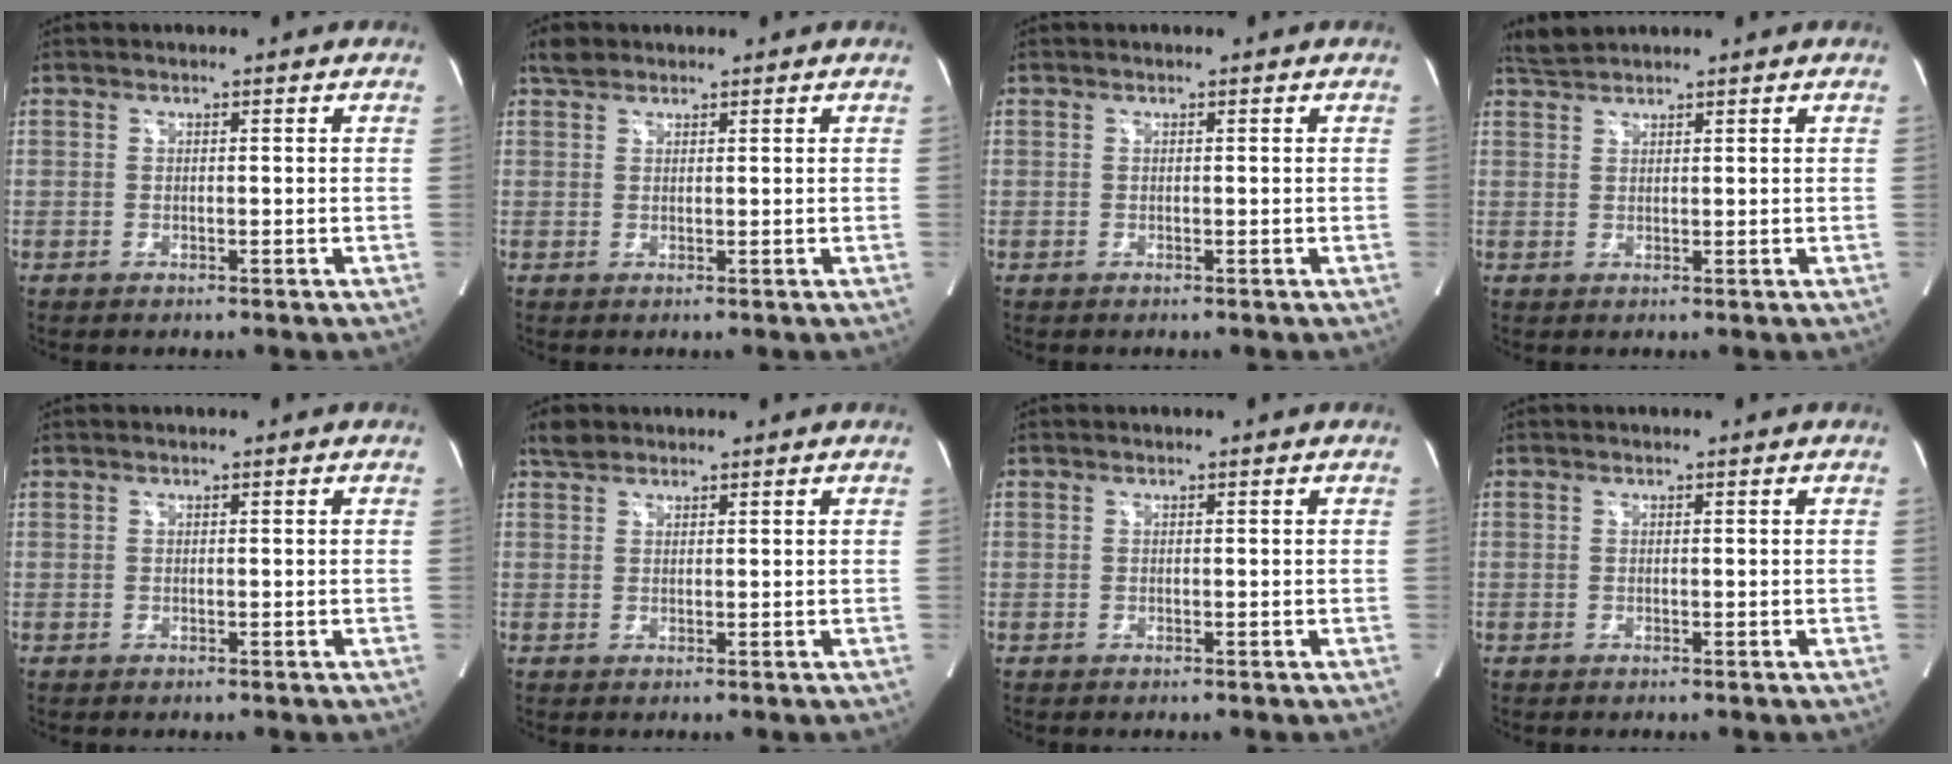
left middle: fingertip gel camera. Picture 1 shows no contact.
{"total": 2.0, "force": [1.7, 0.9, 0.4], "torque": [-0.016, 0.010, 0.031]}
{"total": 0.0}
{"total": 2.2, "force": [2.2, -0.2, 0.1], "torque": [-0.012, 0.012, 0.051]}
{"total": 0.0}
{"total": 2.2, "force": [1.9, 1.0, 0.5], "torque": [-0.017, 0.010, 0.035]}
{"total": 0.0}
{"total": 0.0}